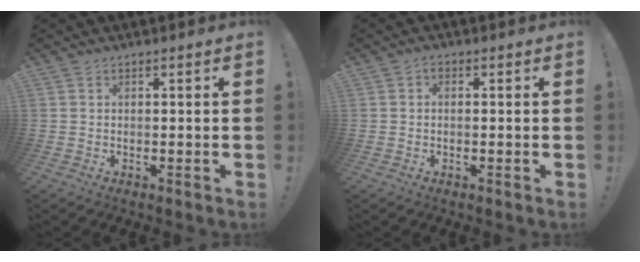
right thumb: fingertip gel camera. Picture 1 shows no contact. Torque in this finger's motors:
{"motor_torque": [-0.10, 0.13, 0.14, -0.03, -0.02]}